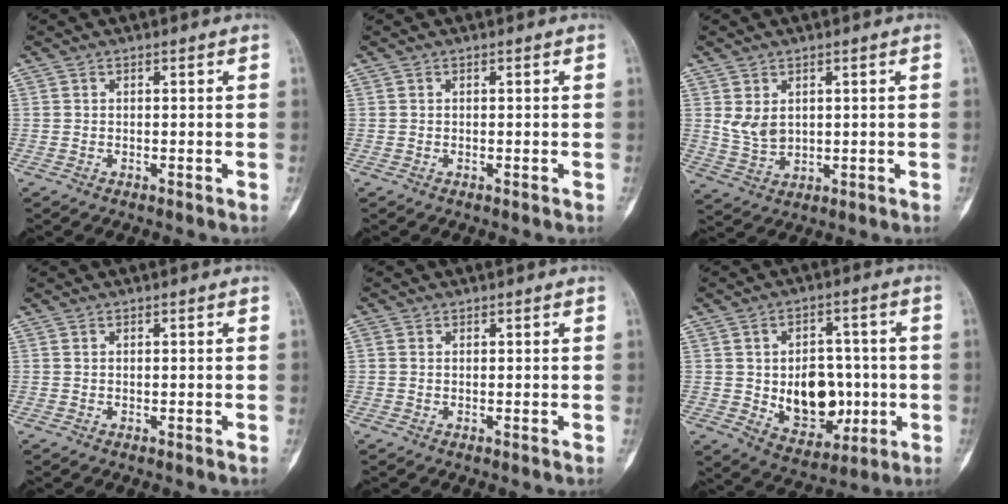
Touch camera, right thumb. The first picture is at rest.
{"total": 0.0}
{"total": 4.8, "force": [1.3, 3.5, 3.0], "torque": [-0.042, -0.011, 0.038]}
{"total": 0.0}
{"total": 0.7, "force": [0.3, 0.5, 0.4], "torque": [-0.010, 0.001, 0.004]}
{"total": 13.9, "force": [-1.4, 9.5, 10.0], "torque": [-0.096, 0.007, -0.004]}